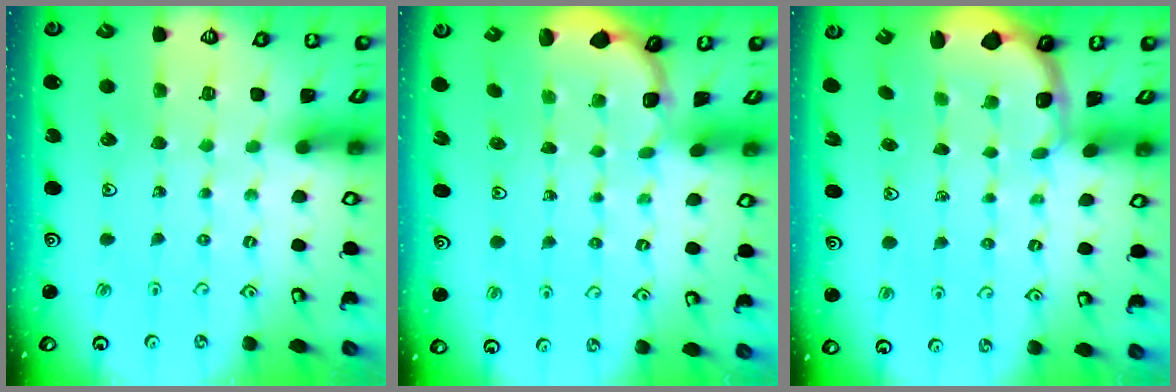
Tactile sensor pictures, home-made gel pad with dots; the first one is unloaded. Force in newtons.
{"total": 1.8, "press": 1.6, "slide": 0.7}
{"total": 2.5, "press": 1.1, "slide": 2.2}